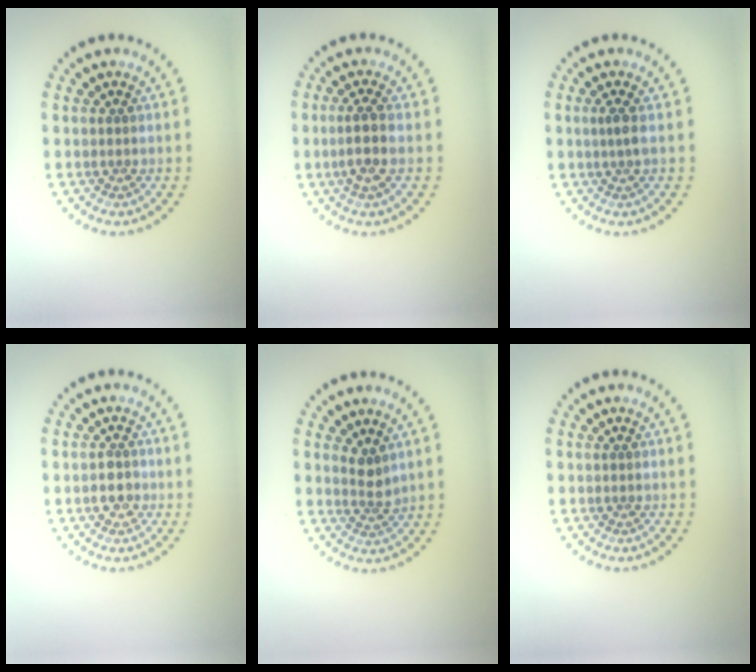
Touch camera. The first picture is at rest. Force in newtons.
{"total": 2.3, "press": 1.9, "slide": 1.2}
{"total": 1.2, "press": 1.0, "slide": 0.7}
{"total": 1.7, "press": 1.7, "slide": 0.3}
{"total": 1.9, "press": 1.4, "slide": 1.3}
{"total": 0.0}